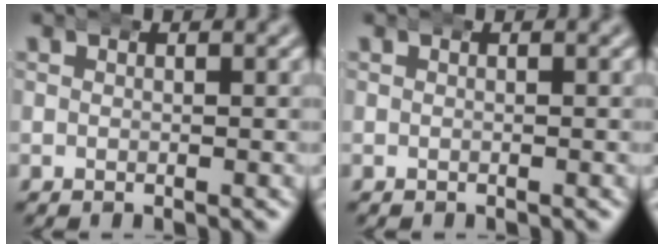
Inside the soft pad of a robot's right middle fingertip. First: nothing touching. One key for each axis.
{"total": 0.0}